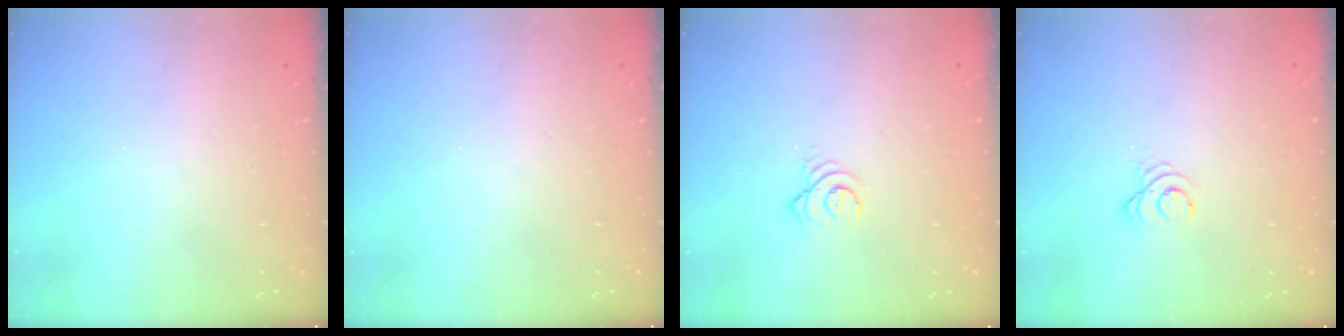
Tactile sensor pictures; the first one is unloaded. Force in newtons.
{"total": 0.0}
{"total": 3.2, "press": 3.2, "slide": 0.3}
{"total": 2.2, "press": 2.2, "slide": 0.3}